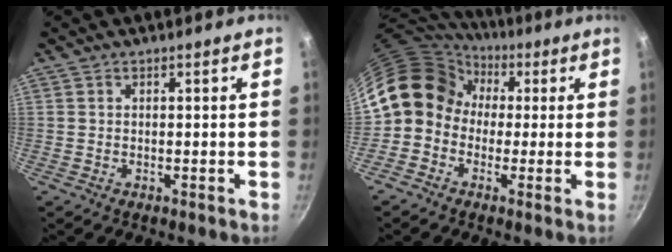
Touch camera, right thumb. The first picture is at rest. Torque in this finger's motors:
{"motor_torque": [-0.57, 1.18, 0.81, -0.90, 0.12]}